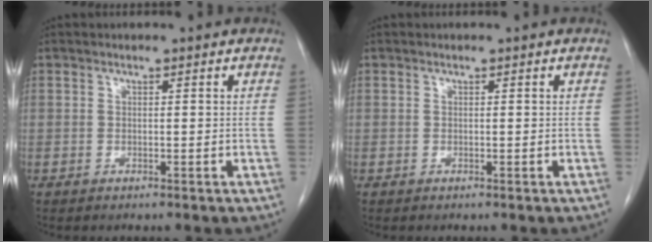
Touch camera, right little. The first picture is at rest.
{"total": 0.0}